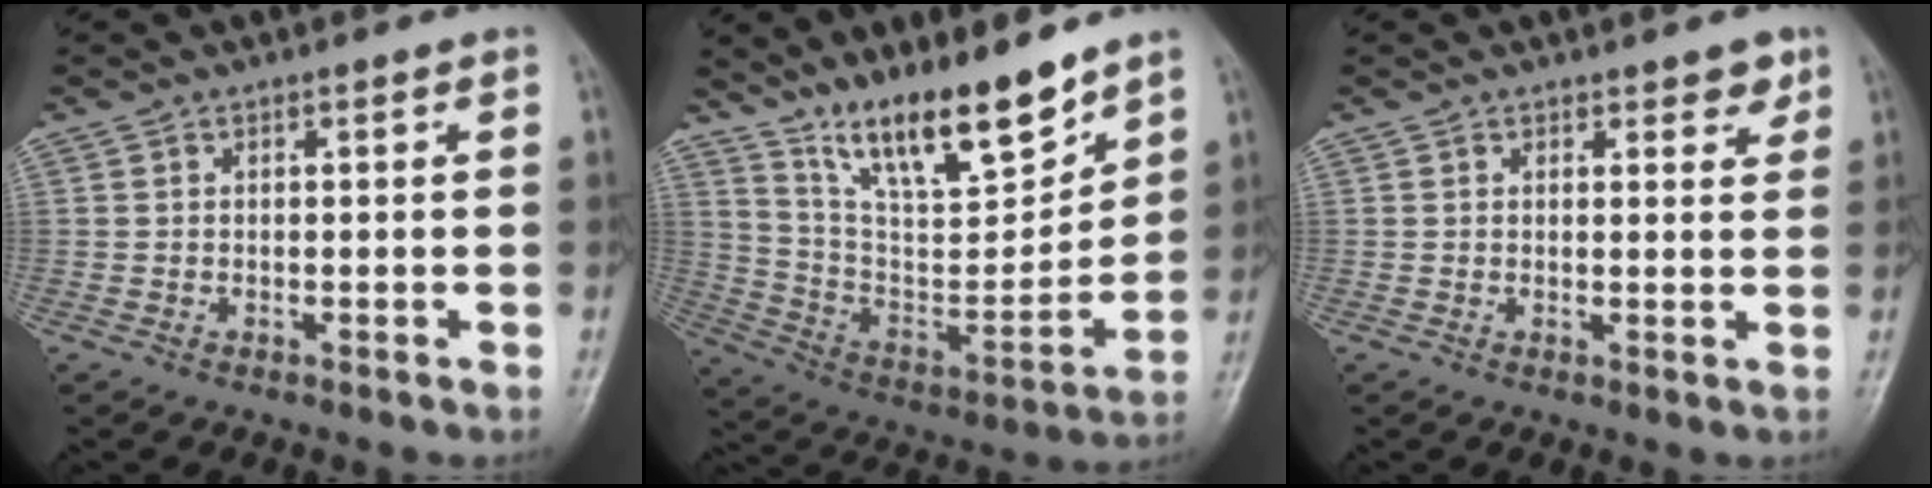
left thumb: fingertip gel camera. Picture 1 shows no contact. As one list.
[{"total": 17.2, "force": [13.0, 4.3, 10.3], "torque": [-0.139, -0.079, 0.241]}, {"total": 2.7, "force": [1.9, 1.3, 1.4], "torque": [0.002, -0.010, 0.024]}]